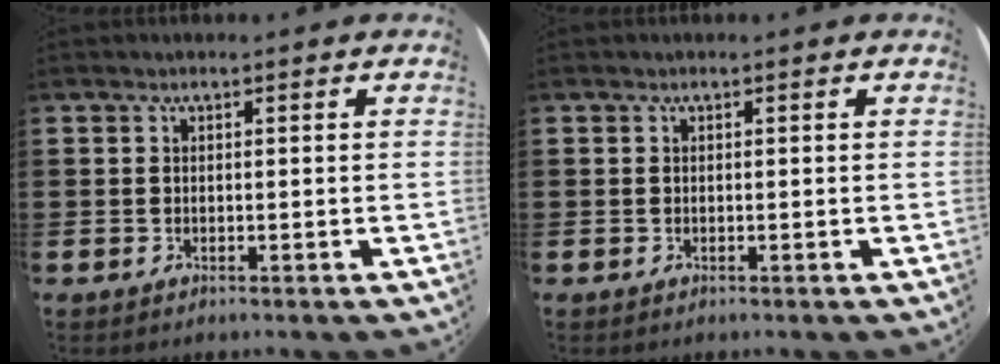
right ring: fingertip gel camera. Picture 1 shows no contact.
{"total": 0.0}